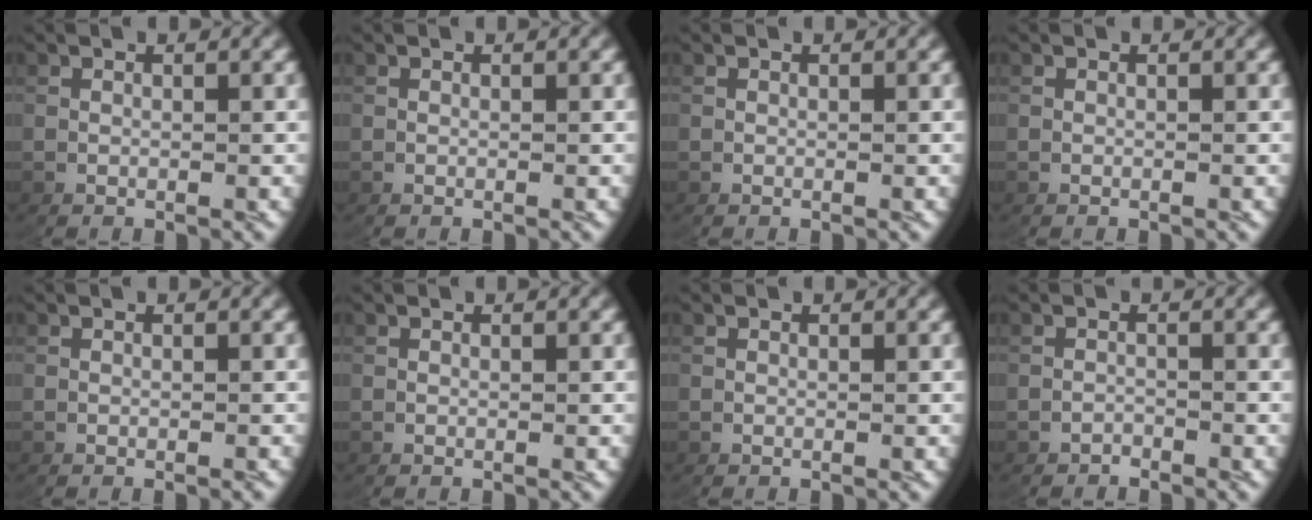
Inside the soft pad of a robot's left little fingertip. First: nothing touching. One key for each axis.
{"total": 0.0}
{"total": 0.0}
{"total": 0.0}
{"total": 0.6, "fx": -0.5, "fy": 0.0, "fz": 0.2, "tx": 0.001, "ty": 0.006, "tz": -0.009}
{"total": 0.0}
{"total": 0.0}
{"total": 1.6, "fx": -1.5, "fy": -0.4, "fz": -0.3, "tx": 0.005, "ty": -0.007, "tz": -0.023}